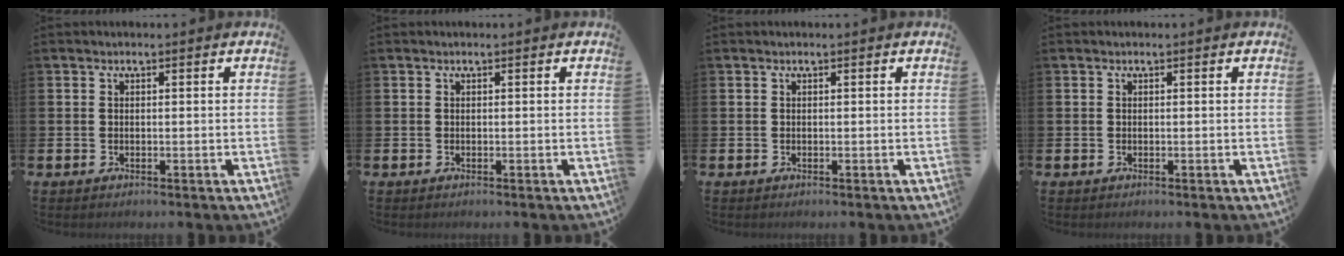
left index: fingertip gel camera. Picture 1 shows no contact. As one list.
[{"total": 0.0}, {"total": 0.0}, {"total": 0.0}]